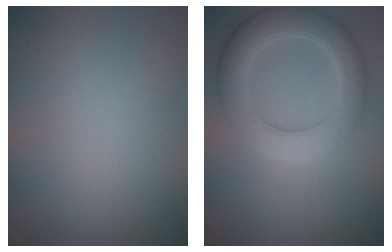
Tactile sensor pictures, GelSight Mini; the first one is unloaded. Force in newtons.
{"total": 5.9, "press": 5.9, "slide": 0.4}